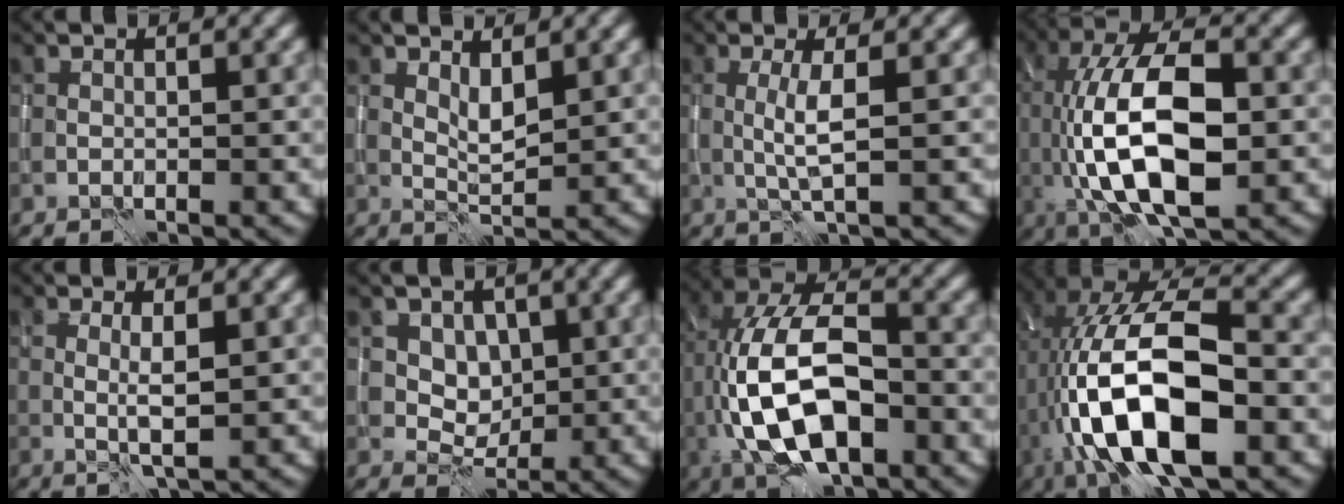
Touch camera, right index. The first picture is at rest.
{"total": 1.9, "force": [1.1, 0.6, 1.5], "torque": [-0.031, -0.005, 0.022]}
{"total": 2.4, "force": [0.1, 0.1, 2.4], "torque": [-0.050, 0.002, 0.001]}
{"total": 12.4, "force": [-1.0, 5.3, 11.2], "torque": [-0.206, 0.007, -0.023]}
{"total": 2.1, "force": [0.2, 0.1, 2.1], "torque": [-0.041, -0.004, 0.004]}
{"total": 2.7, "force": [0.8, 2.3, 1.2], "torque": [-0.023, -0.011, 0.016]}
{"total": 12.0, "force": [-1.9, 6.0, 10.2], "torque": [-0.200, 0.005, -0.042]}
{"total": 14.7, "force": [-3.1, 6.6, 12.8], "torque": [-0.231, 0.015, -0.057]}